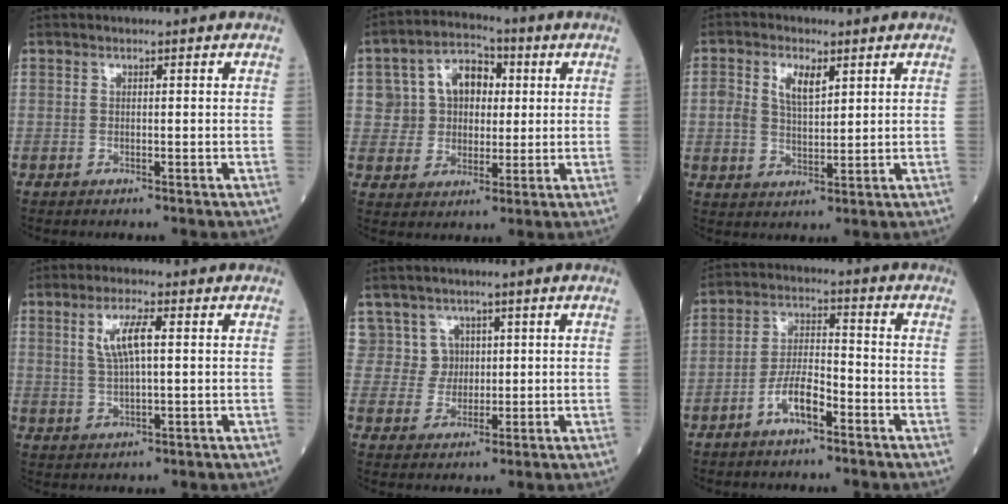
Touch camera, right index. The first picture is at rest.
{"total": 9.0, "force": [2.2, 7.4, 4.5], "torque": [-0.077, 0.033, 0.043]}
{"total": 5.6, "force": [2.3, 2.7, 4.3], "torque": [-0.090, 0.014, 0.049]}
{"total": 5.7, "force": [1.6, 1.0, 5.4], "torque": [-0.110, 0.006, 0.035]}
{"total": 5.1, "force": [2.3, 4.6, -0.4], "torque": [0.017, 0.016, 0.046]}
{"total": 6.0, "force": [-3.2, 1.8, 4.7], "torque": [-0.098, 0.010, -0.061]}